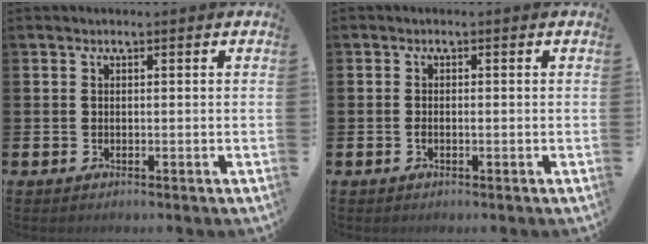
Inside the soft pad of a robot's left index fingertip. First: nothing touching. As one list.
[{"total": 0.5, "force": [-0.2, 0.2, 0.4], "torque": [-0.010, -0.002, -0.004]}]